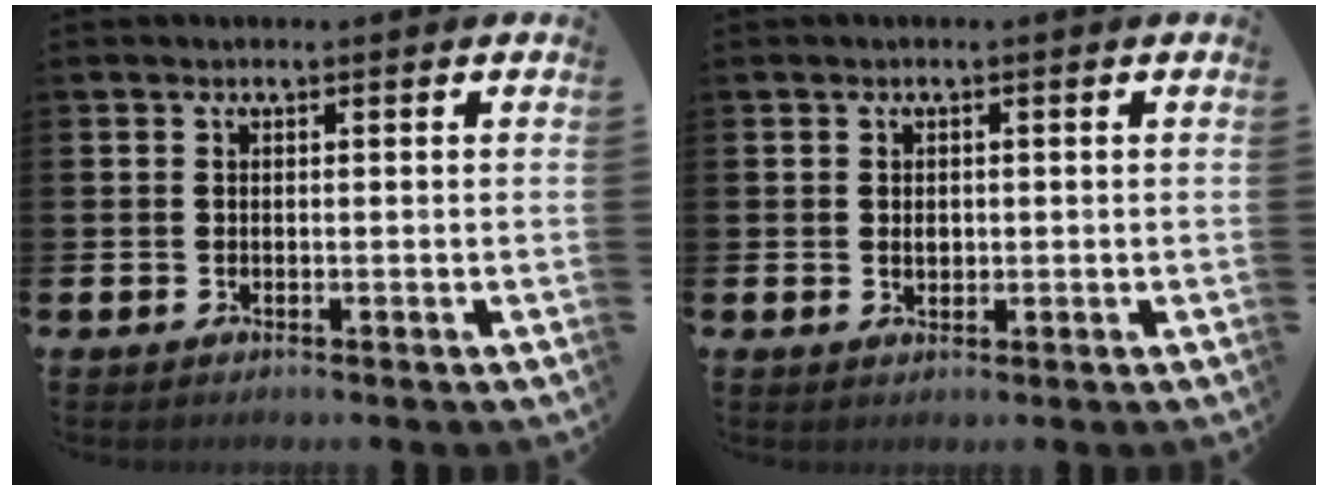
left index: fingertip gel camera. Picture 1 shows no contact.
{"total": 1.2, "force": [0.2, 0.9, 0.8], "torque": [-0.007, 0.003, -0.001]}